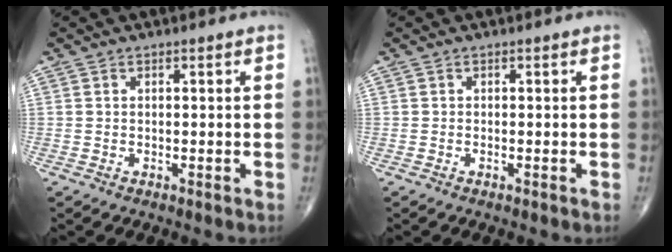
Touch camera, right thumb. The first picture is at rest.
{"total": 0.0}